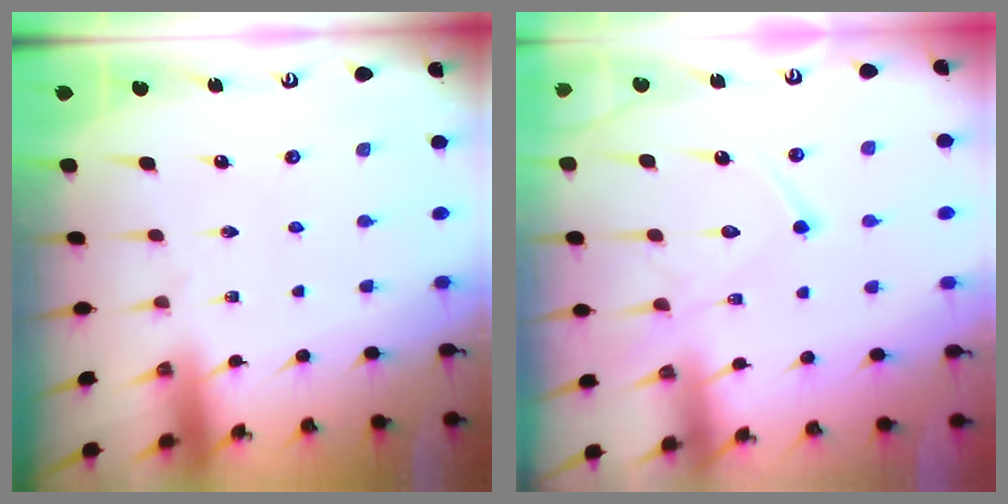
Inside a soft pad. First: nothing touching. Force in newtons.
{"total": 14.0, "press": 13.9, "slide": 1.0}